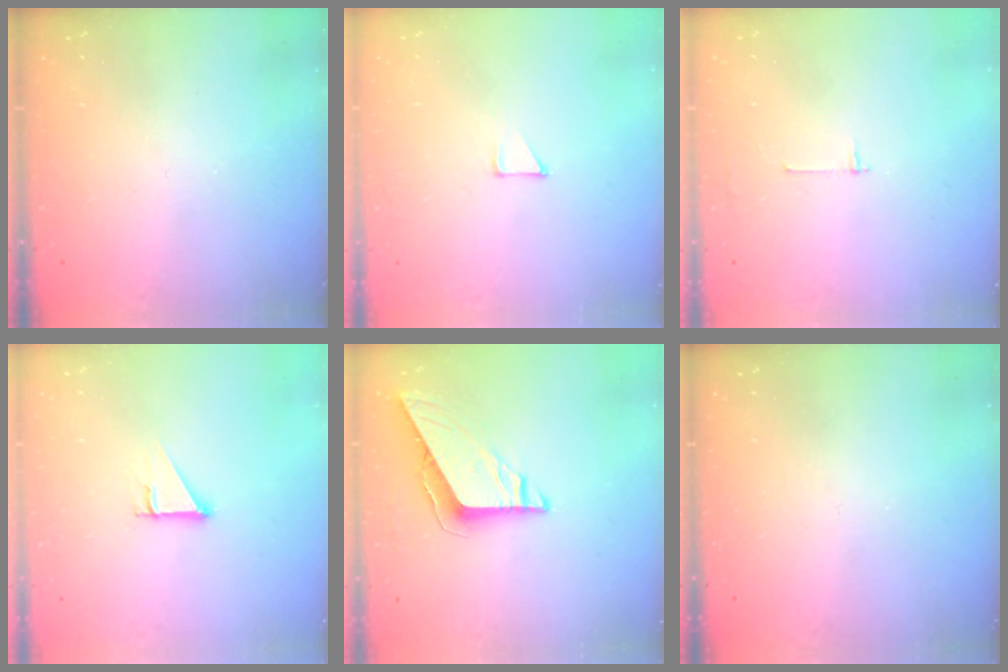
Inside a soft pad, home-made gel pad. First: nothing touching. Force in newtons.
{"total": 3.1, "press": 3.1, "slide": 0.3}
{"total": 2.7, "press": 2.7, "slide": 0.3}
{"total": 2.5, "press": 2.5, "slide": 0.2}
{"total": 9.5, "press": 9.4, "slide": 0.9}
{"total": 0.0}